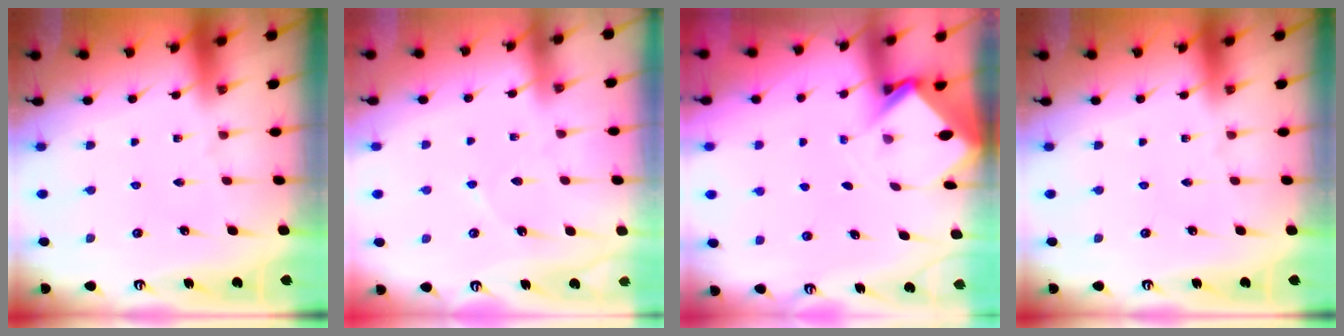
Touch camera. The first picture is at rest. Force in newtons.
{"total": 3.2, "press": 3.1, "slide": 0.4}
{"total": 3.1, "press": 3.1, "slide": 0.2}
{"total": 0.0}